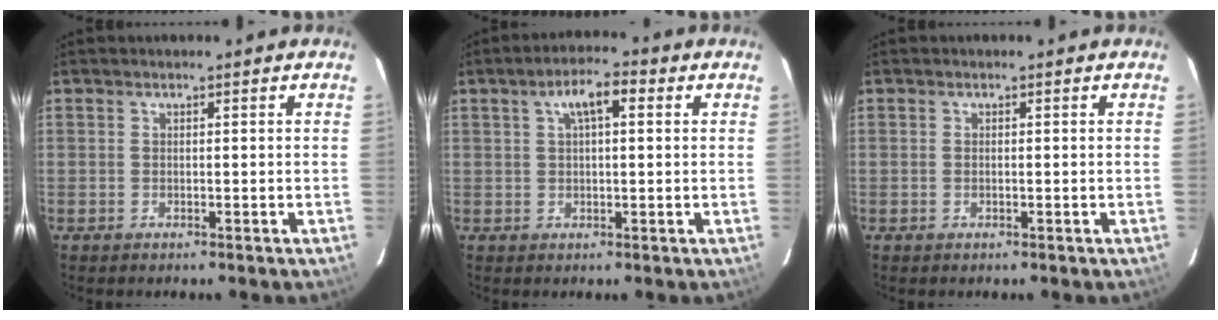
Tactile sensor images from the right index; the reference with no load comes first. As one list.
[{"total": 5.6, "force": [2.0, 2.0, 4.8], "torque": [-0.086, 0.018, 0.035]}, {"total": 0.0}]